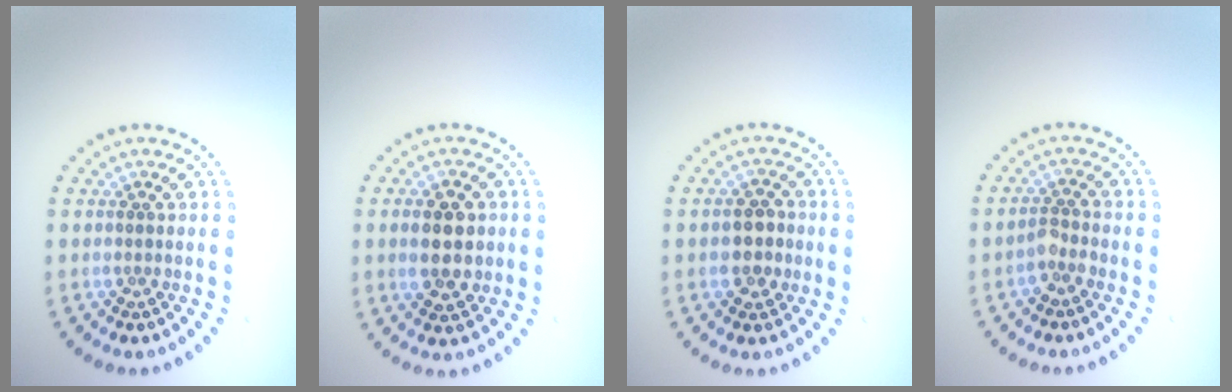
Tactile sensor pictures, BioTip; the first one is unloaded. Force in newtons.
{"total": 4.6, "press": 4.6, "slide": 0.1}
{"total": 2.7, "press": 2.6, "slide": 0.7}
{"total": 1.4, "press": 1.1, "slide": 0.9}